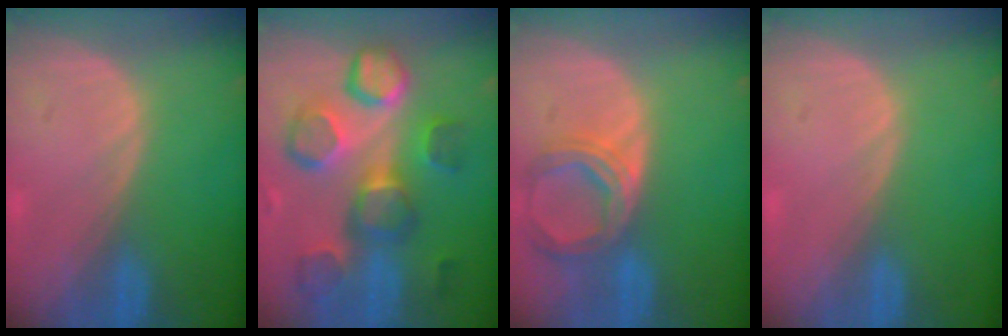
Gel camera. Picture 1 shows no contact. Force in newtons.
{"total": 11.0, "press": 10.6, "slide": 2.7}
{"total": 6.9, "press": 6.3, "slide": 2.6}
{"total": 0.0}